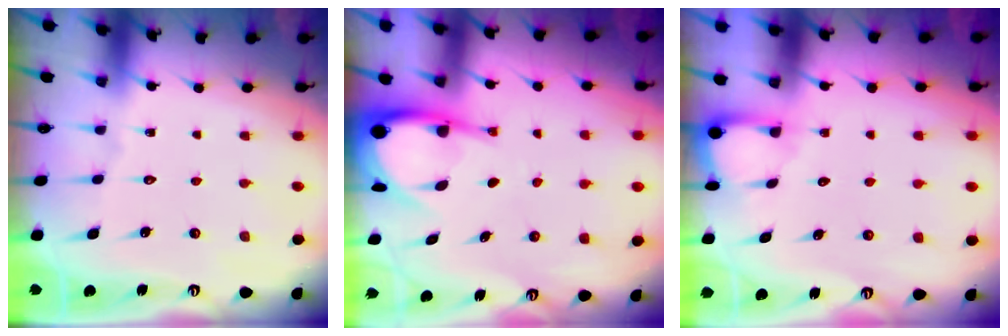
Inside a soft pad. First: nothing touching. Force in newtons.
{"total": 6.6, "press": 6.6, "slide": 0.8}
{"total": 2.8, "press": 2.8, "slide": 0.1}